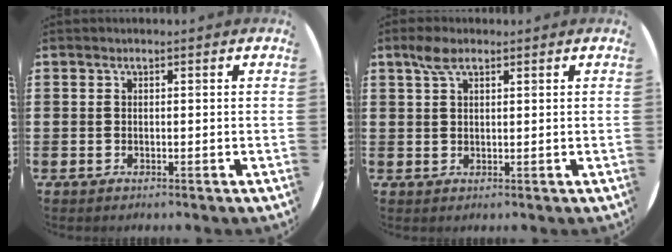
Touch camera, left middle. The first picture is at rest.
{"total": 2.9, "force": [1.8, 1.3, 1.8], "torque": [-0.033, 0.003, 0.031]}